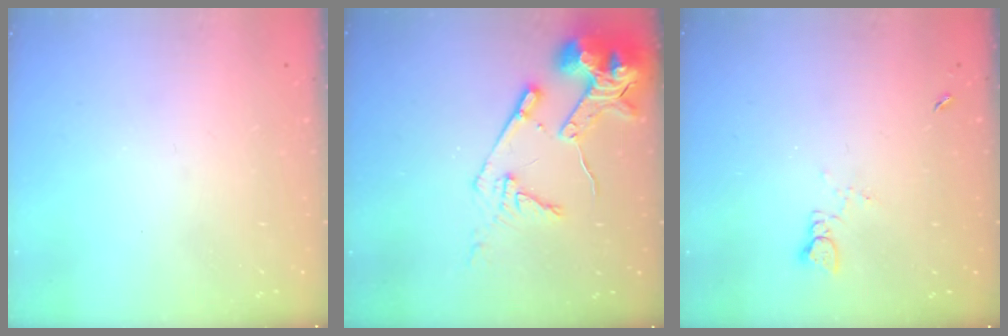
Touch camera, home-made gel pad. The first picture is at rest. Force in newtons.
{"total": 15.5, "press": 15.4, "slide": 1.8}
{"total": 1.7, "press": 1.7, "slide": 0.2}